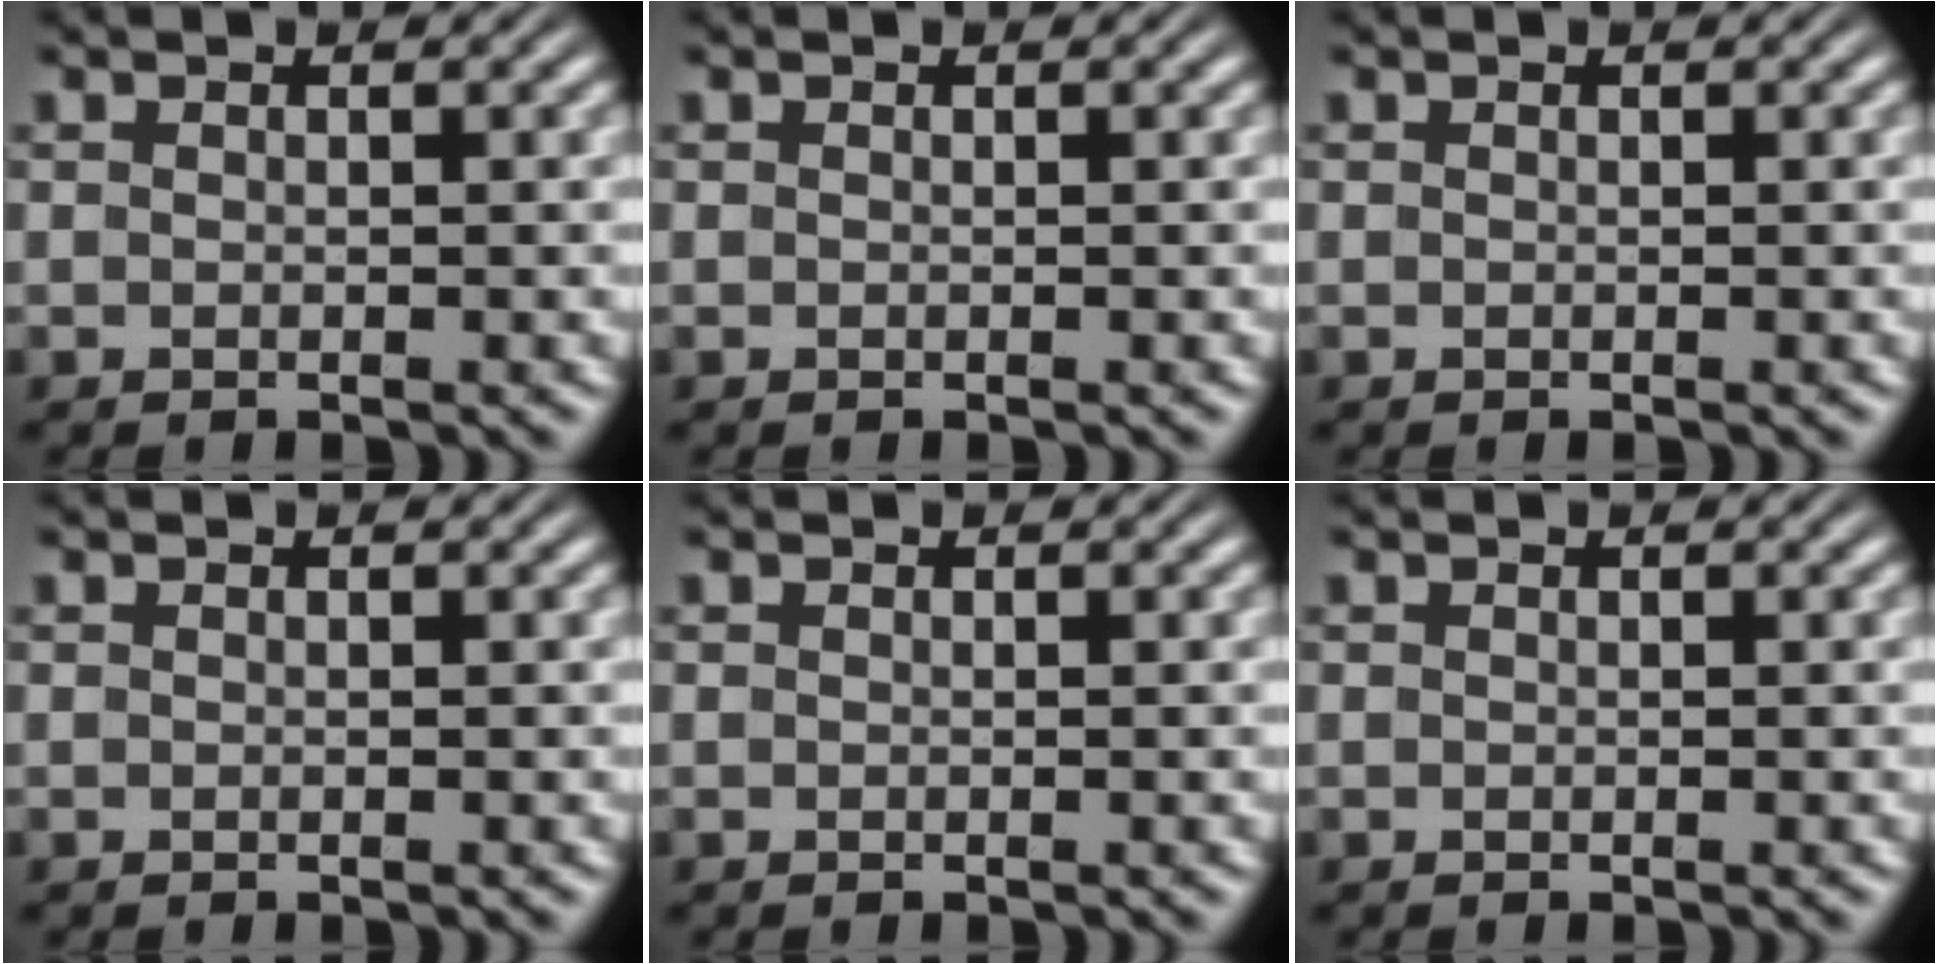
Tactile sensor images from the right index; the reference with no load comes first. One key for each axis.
{"total": 0.0}
{"total": 0.0}
{"total": 0.0}
{"total": 0.0}
{"total": 0.0}